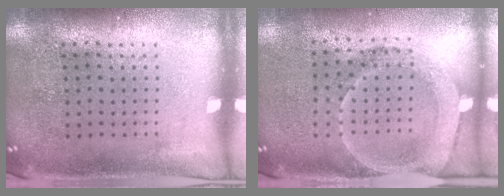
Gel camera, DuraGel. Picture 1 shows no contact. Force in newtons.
{"total": 1.8, "press": 1.6, "slide": 0.8}